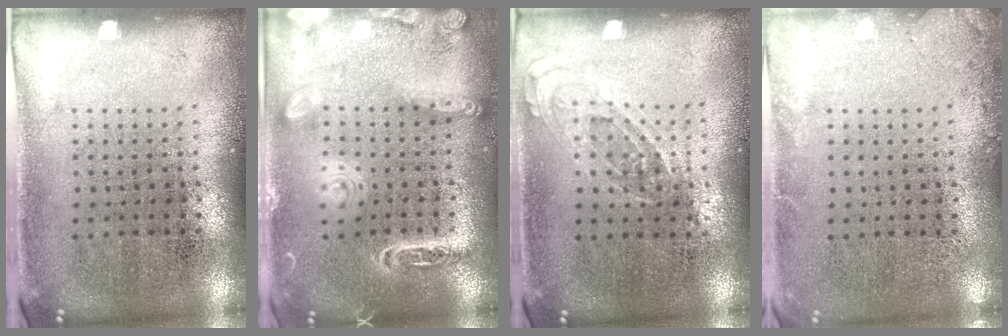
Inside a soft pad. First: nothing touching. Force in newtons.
{"total": 1.9, "press": 1.9, "slide": 0.1}
{"total": 0.8, "press": 0.7, "slide": 0.3}
{"total": 1.4, "press": 1.4, "slide": 0.3}